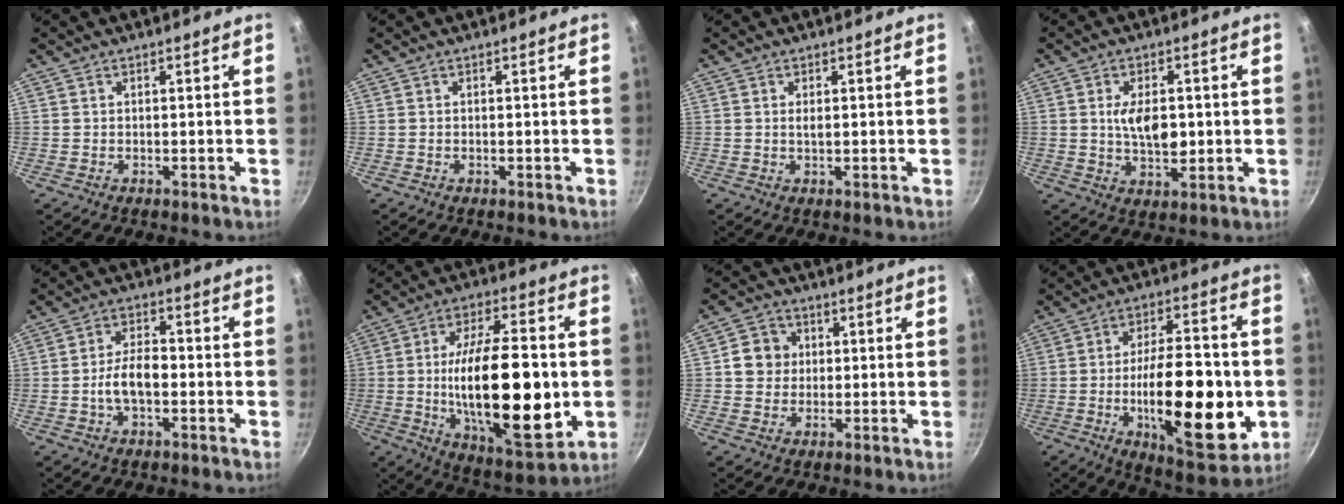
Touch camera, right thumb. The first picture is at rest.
{"total": 0.0}
{"total": 1.3, "force": [0.2, 0.4, 1.2], "torque": [-0.022, -0.001, 0.004]}
{"total": 8.2, "force": [0.3, 4.5, 6.9], "torque": [-0.102, -0.010, 0.006]}
{"total": 7.2, "force": [-1.5, 3.9, 5.9], "torque": [-0.096, 0.027, -0.031]}
{"total": 26.8, "force": [-2.0, 11.1, 24.3], "torque": [-0.389, -0.005, -0.026]}
{"total": 6.4, "force": [0.9, 5.8, 2.3], "torque": [-0.007, 0.007, 0.005]}
{"total": 24.7, "force": [-4.6, 10.4, 22.0], "torque": [-0.307, 0.006, -0.063]}